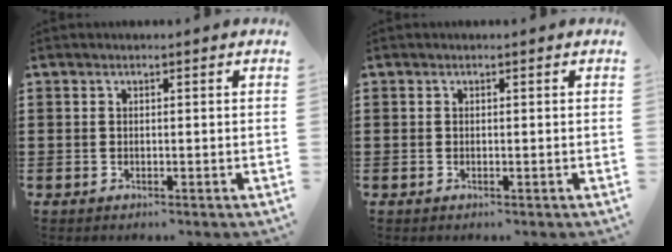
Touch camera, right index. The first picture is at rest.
{"total": 0.0}